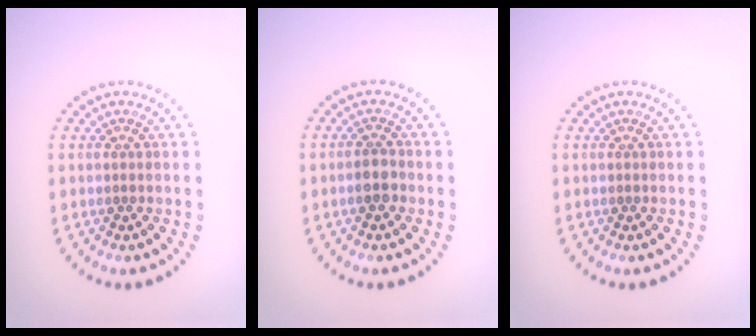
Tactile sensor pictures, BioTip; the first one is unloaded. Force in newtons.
{"total": 1.9, "press": 1.7, "slide": 0.8}
{"total": 0.0}